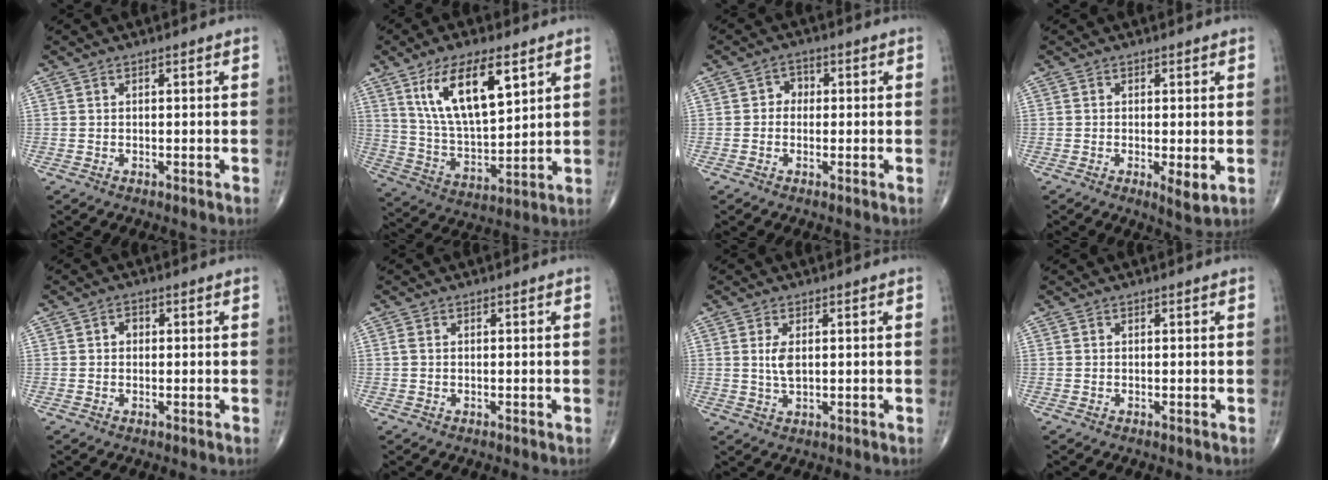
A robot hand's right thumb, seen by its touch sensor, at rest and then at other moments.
{"total": 16.0, "force": [7.5, 6.3, 12.6], "torque": [-0.209, -0.031, 0.147]}
{"total": 2.6, "force": [0.0, 2.3, 1.3], "torque": [0.003, 0.010, -0.011]}
{"total": 3.3, "force": [-0.5, 0.9, 3.1], "torque": [-0.053, -0.013, -0.011]}
{"total": 1.7, "force": [0.1, 1.4, 1.0], "torque": [-0.006, 0.004, -0.002]}
{"total": 0.7, "force": [0.1, 0.5, 0.5], "torque": [-0.014, 0.001, 0.003]}
{"total": 3.3, "force": [0.6, 1.5, 2.9], "torque": [-0.058, -0.005, 0.015]}
{"total": 0.0}